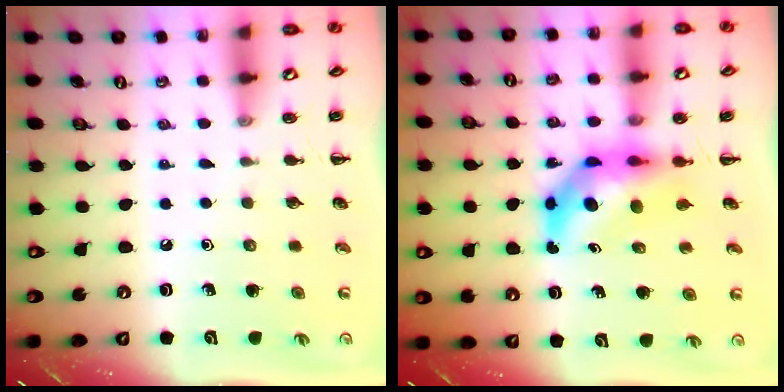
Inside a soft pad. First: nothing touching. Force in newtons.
{"total": 7.1, "press": 6.7, "slide": 2.3}